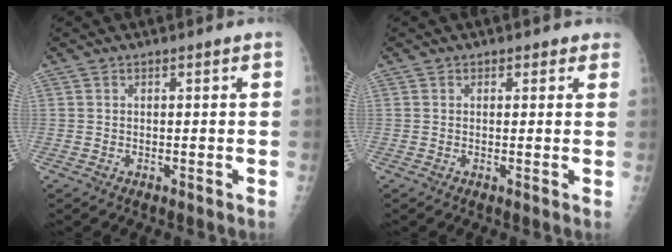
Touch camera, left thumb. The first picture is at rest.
{"total": 1.7, "force": [1.1, 1.3, 0.4], "torque": [0.019, -0.003, 0.006]}